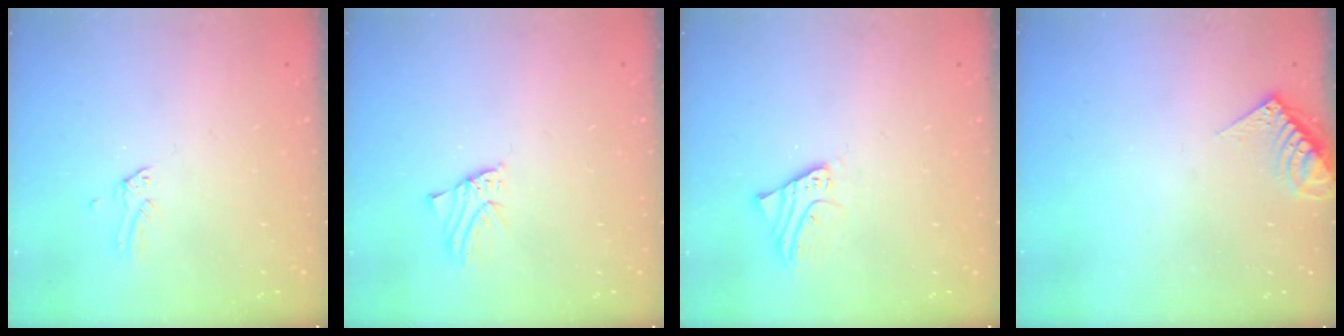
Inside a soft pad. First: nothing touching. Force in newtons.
{"total": 0.9, "press": 0.9, "slide": 0.1}
{"total": 1.8, "press": 1.8, "slide": 0.1}
{"total": 6.1, "press": 6.0, "slide": 0.7}